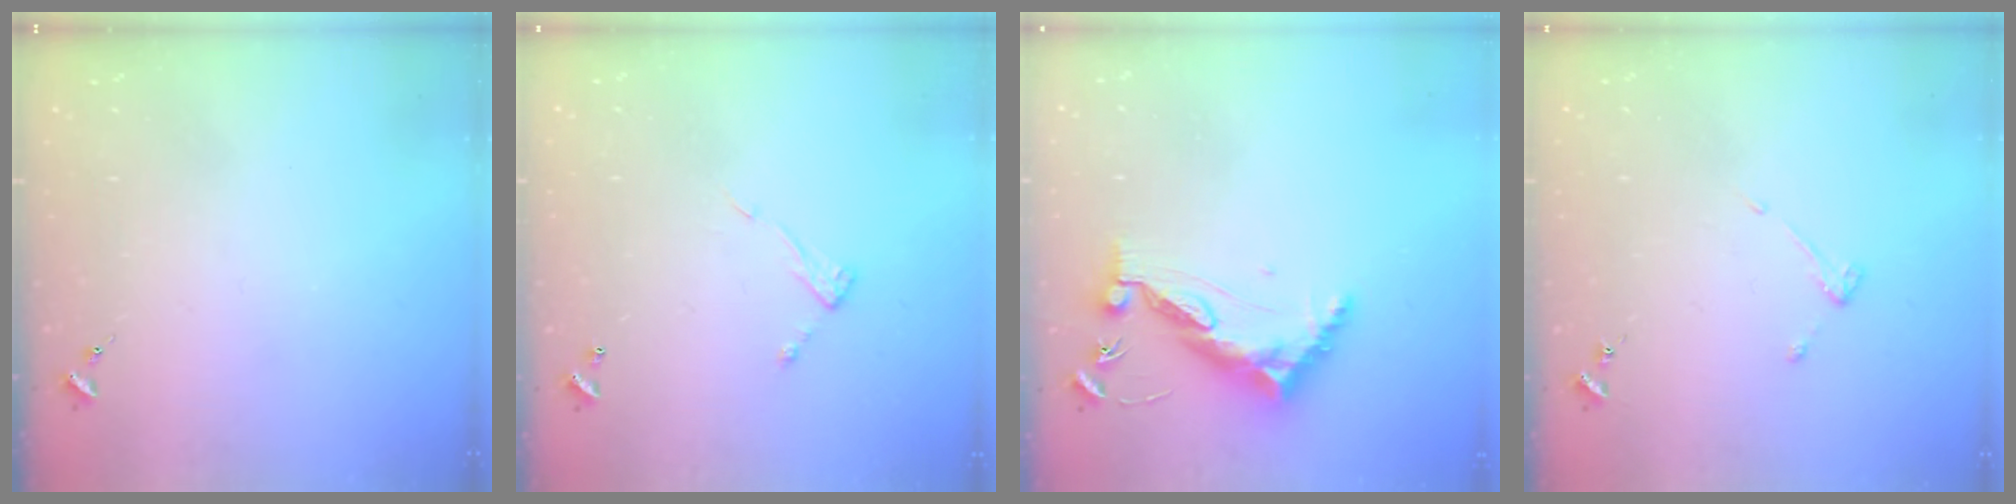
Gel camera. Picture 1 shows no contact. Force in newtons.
{"total": 6.4, "press": 6.4, "slide": 0.2}
{"total": 12.1, "press": 12.0, "slide": 1.2}
{"total": 3.1, "press": 3.0, "slide": 0.5}